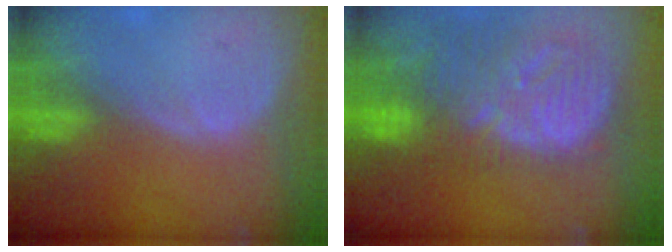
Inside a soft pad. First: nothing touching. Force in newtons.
{"total": 13.3, "press": 11.6, "slide": 6.6}